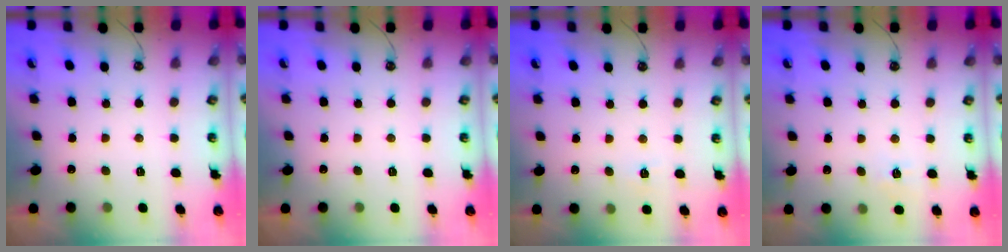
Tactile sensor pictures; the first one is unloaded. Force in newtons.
{"total": 0.0}
{"total": 3.9, "press": 3.8, "slide": 0.5}
{"total": 6.6, "press": 6.6, "slide": 0.5}